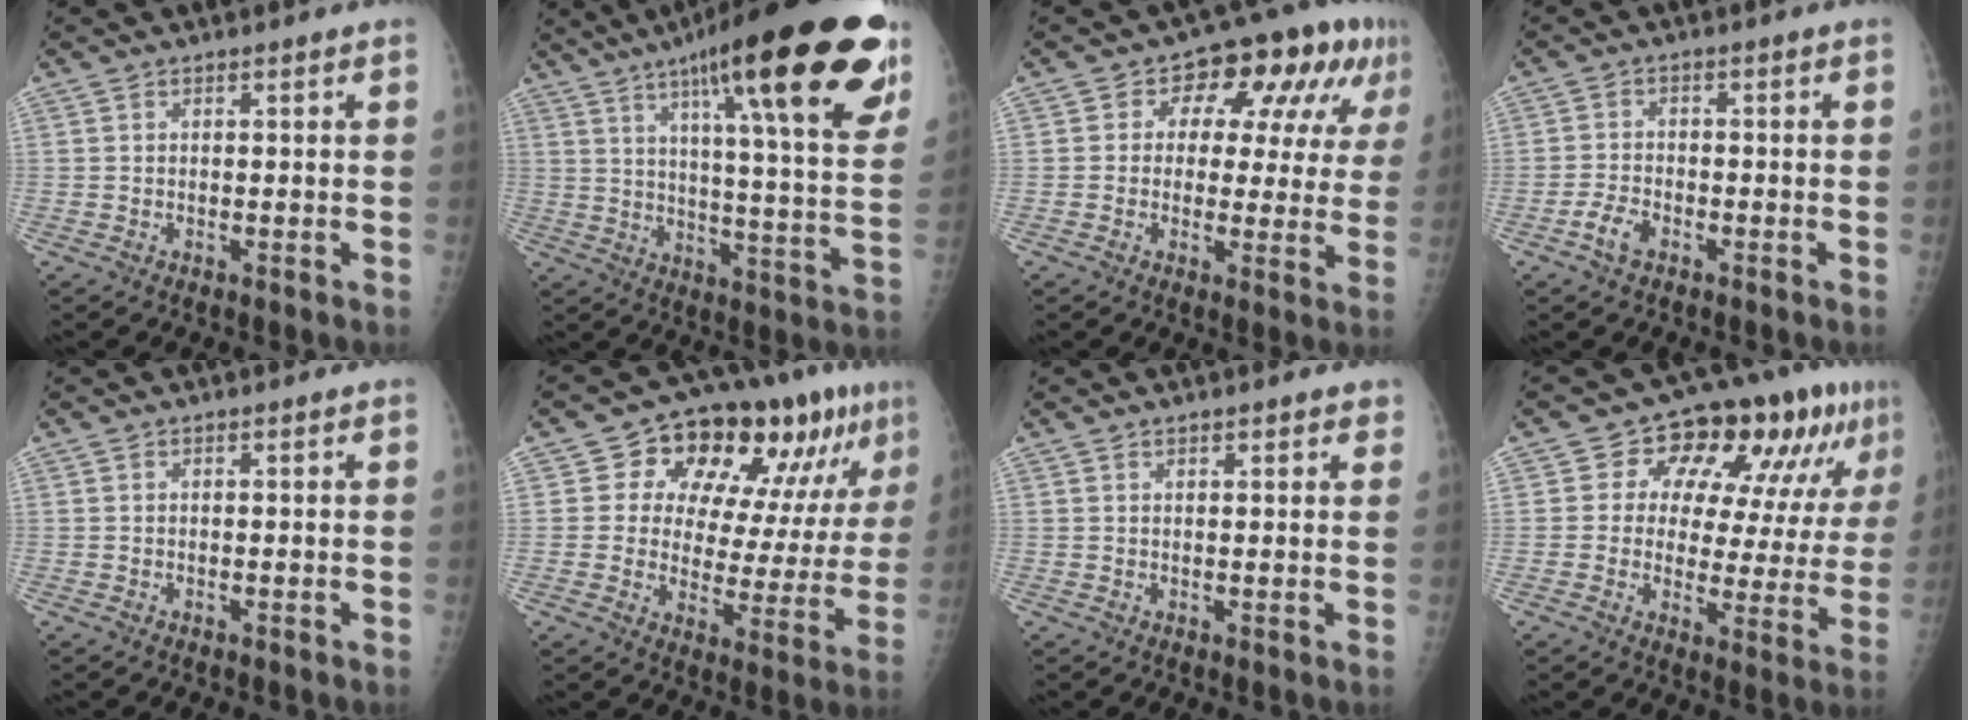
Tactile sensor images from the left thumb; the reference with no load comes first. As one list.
[{"total": 29.8, "force": [16.8, 5.9, 23.9], "torque": [-0.318, -0.036, 0.242]}, {"total": 13.3, "force": [4.9, 7.7, 9.7], "torque": [-0.078, 0.017, 0.058]}, {"total": 3.6, "force": [-2.1, 1.9, 2.1], "torque": [-0.043, 0.012, -0.041]}, {"total": 0.0}, {"total": 19.2, "force": [9.2, 9.5, 13.9], "torque": [-0.143, -0.010, 0.134]}, {"total": 2.2, "force": [1.7, 0.9, 1.1], "torque": [0.001, -0.004, 0.017]}, {"total": 16.9, "force": [7.5, 8.6, 12.4], "torque": [-0.122, -0.003, 0.102]}]